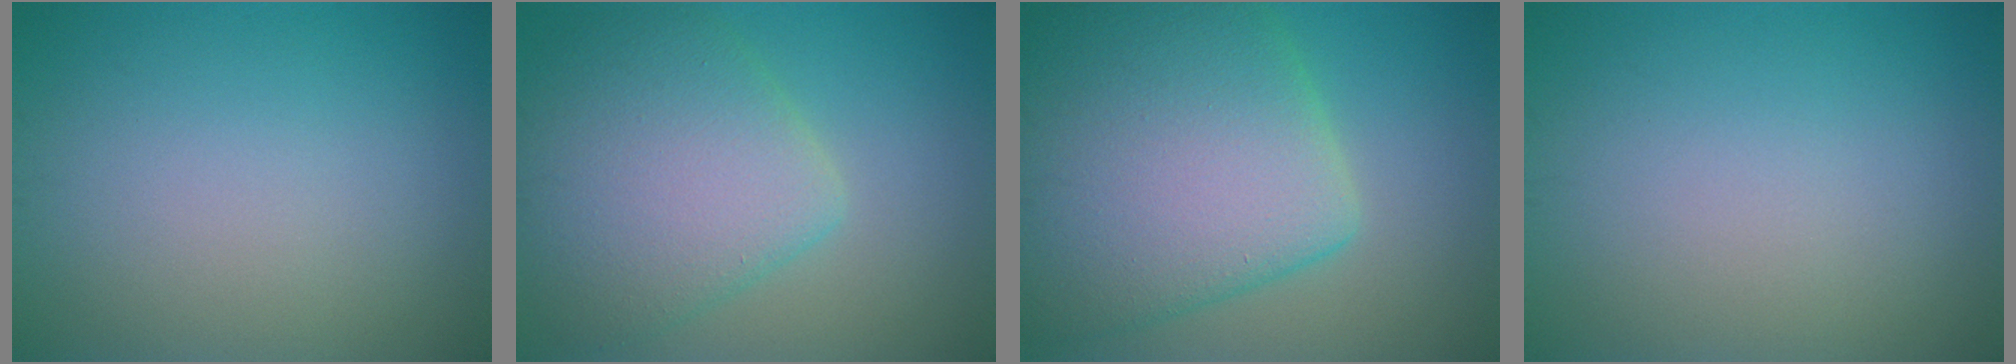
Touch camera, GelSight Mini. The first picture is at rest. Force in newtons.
{"total": 7.4, "press": 7.4, "slide": 0.3}
{"total": 12.1, "press": 12.1, "slide": 0.6}
{"total": 0.0}